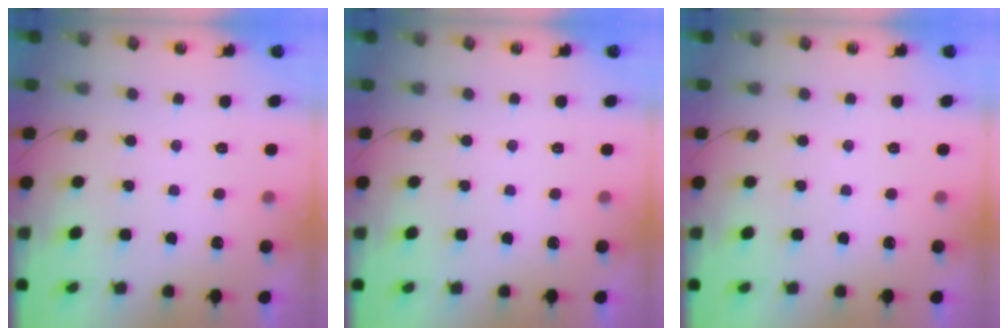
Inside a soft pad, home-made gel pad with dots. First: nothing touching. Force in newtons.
{"total": 0.0}
{"total": 0.0}